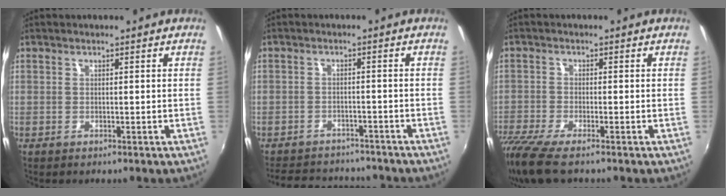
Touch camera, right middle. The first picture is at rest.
{"total": 10.9, "force": [-9.4, 4.5, 3.1], "torque": [-0.083, 0.027, -0.128]}
{"total": 9.6, "force": [-7.4, 1.3, 6.0], "torque": [-0.147, -0.046, -0.136]}